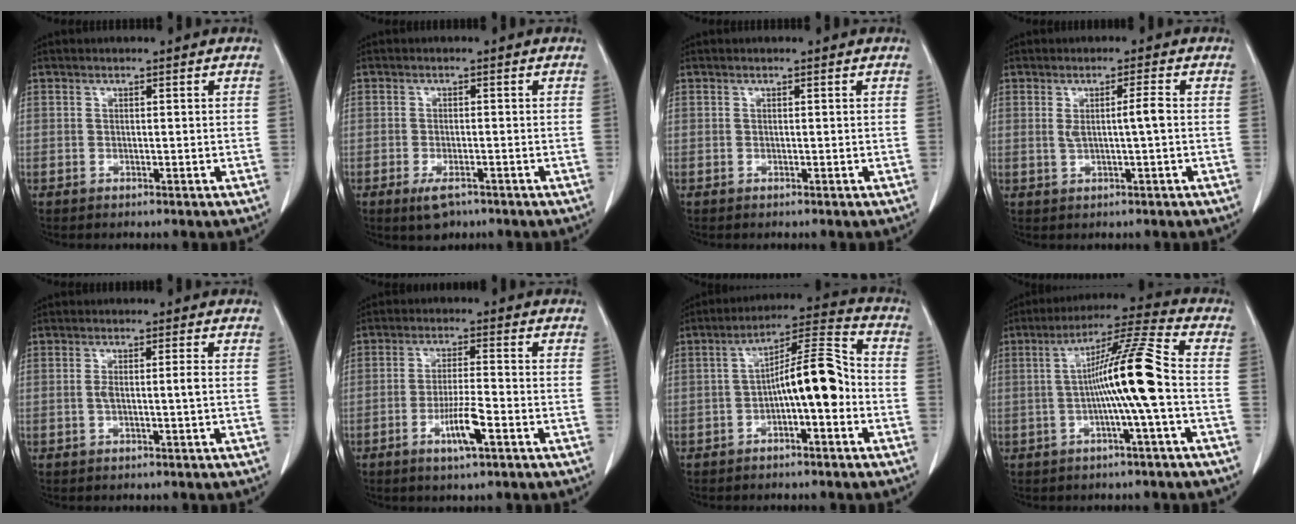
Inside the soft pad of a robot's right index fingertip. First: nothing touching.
{"total": 3.3, "force": [-2.0, 1.4, 2.2], "torque": [-0.041, -0.004, -0.025]}
{"total": 0.0}
{"total": 3.2, "force": [0.2, -0.2, 3.2], "torque": [-0.057, -0.001, 0.006]}
{"total": 2.2, "force": [-0.3, -0.1, 2.2], "torque": [-0.042, 0.000, -0.004]}
{"total": 6.0, "force": [-2.7, 0.5, 5.3], "torque": [-0.100, -0.006, -0.049]}
{"total": 9.9, "force": [-2.1, 2.0, 9.5], "torque": [-0.155, 0.035, -0.034]}
{"total": 11.1, "force": [-1.2, -1.2, 11.0], "torque": [-0.188, 0.016, -0.026]}